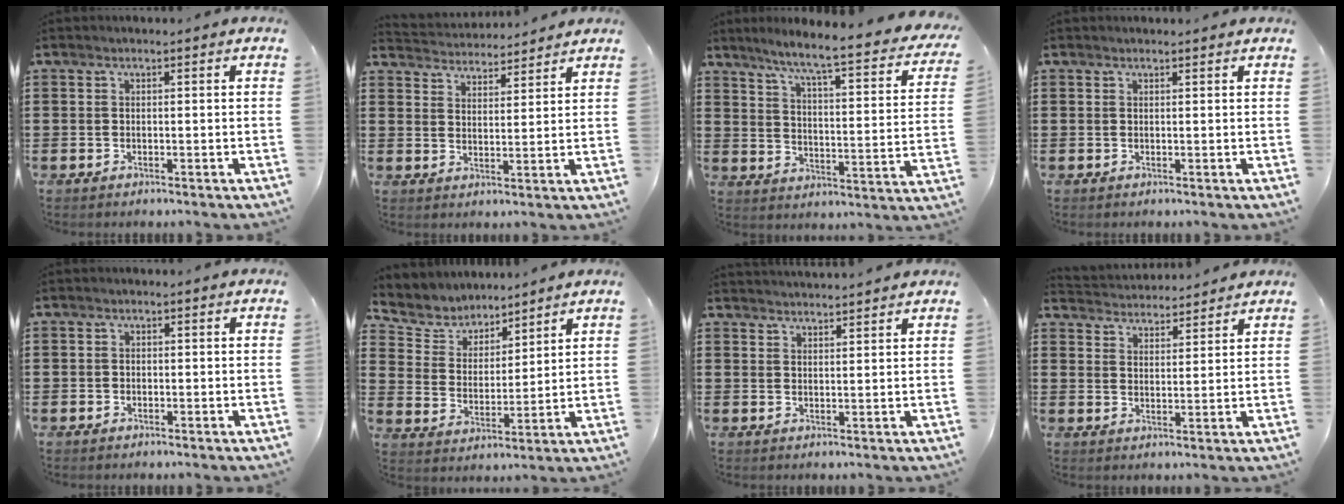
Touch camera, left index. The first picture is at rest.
{"total": 3.7, "force": [3.7, 0.2, -0.3], "torque": [-0.011, -0.021, 0.066]}
{"total": 6.3, "force": [5.1, -0.7, 3.5], "torque": [-0.083, -0.047, 0.074]}
{"total": 0.6, "force": [0.6, -0.1, 0.2], "torque": [-0.006, -0.002, 0.013]}
{"total": 0.6, "force": [-0.2, 0.5, 0.2], "torque": [-0.005, 0.002, -0.004]}
{"total": 5.5, "force": [5.0, 2.3, -0.2], "torque": [-0.032, -0.030, 0.088]}
{"total": 2.4, "force": [2.3, -0.3, -0.2], "torque": [-0.003, -0.008, 0.045]}
{"total": 3.7, "force": [3.7, 0.1, -0.3], "torque": [-0.009, -0.020, 0.066]}